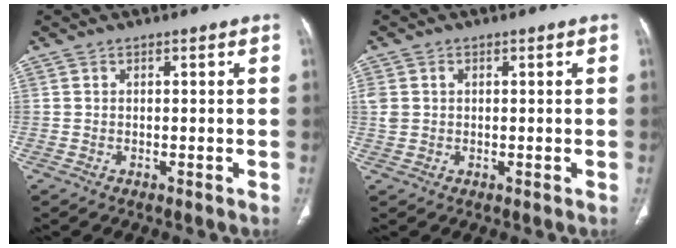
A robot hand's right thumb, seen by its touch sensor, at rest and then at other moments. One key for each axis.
{"total": 2.9, "fx": 0.6, "fy": 2.3, "fz": 1.6, "tx": -0.040, "ty": 0.010, "tz": 0.020}